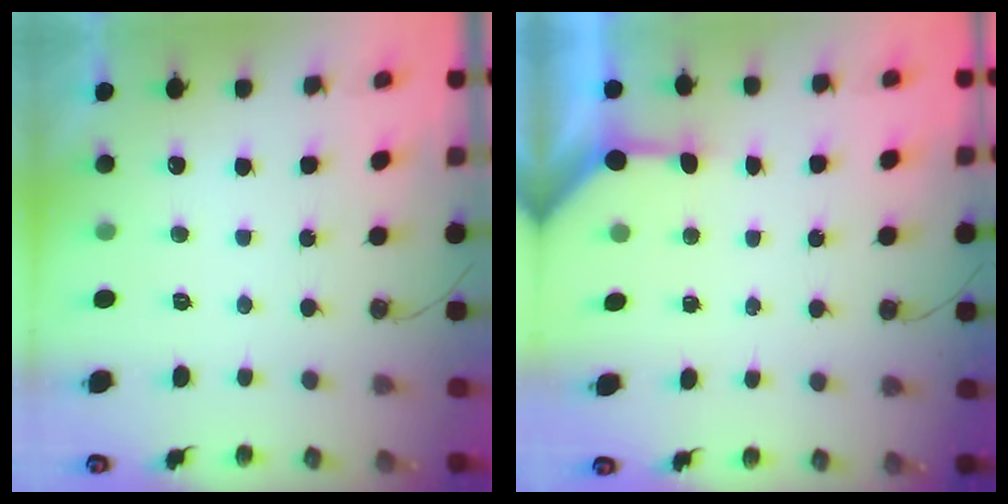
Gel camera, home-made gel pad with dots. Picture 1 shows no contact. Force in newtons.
{"total": 3.3, "press": 3.3, "slide": 0.4}